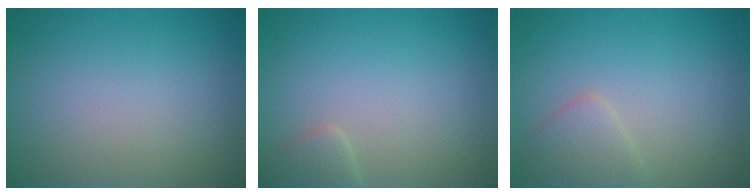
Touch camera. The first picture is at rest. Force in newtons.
{"total": 1.6, "press": 1.6, "slide": 0.1}
{"total": 2.0, "press": 2.0, "slide": 0.0}